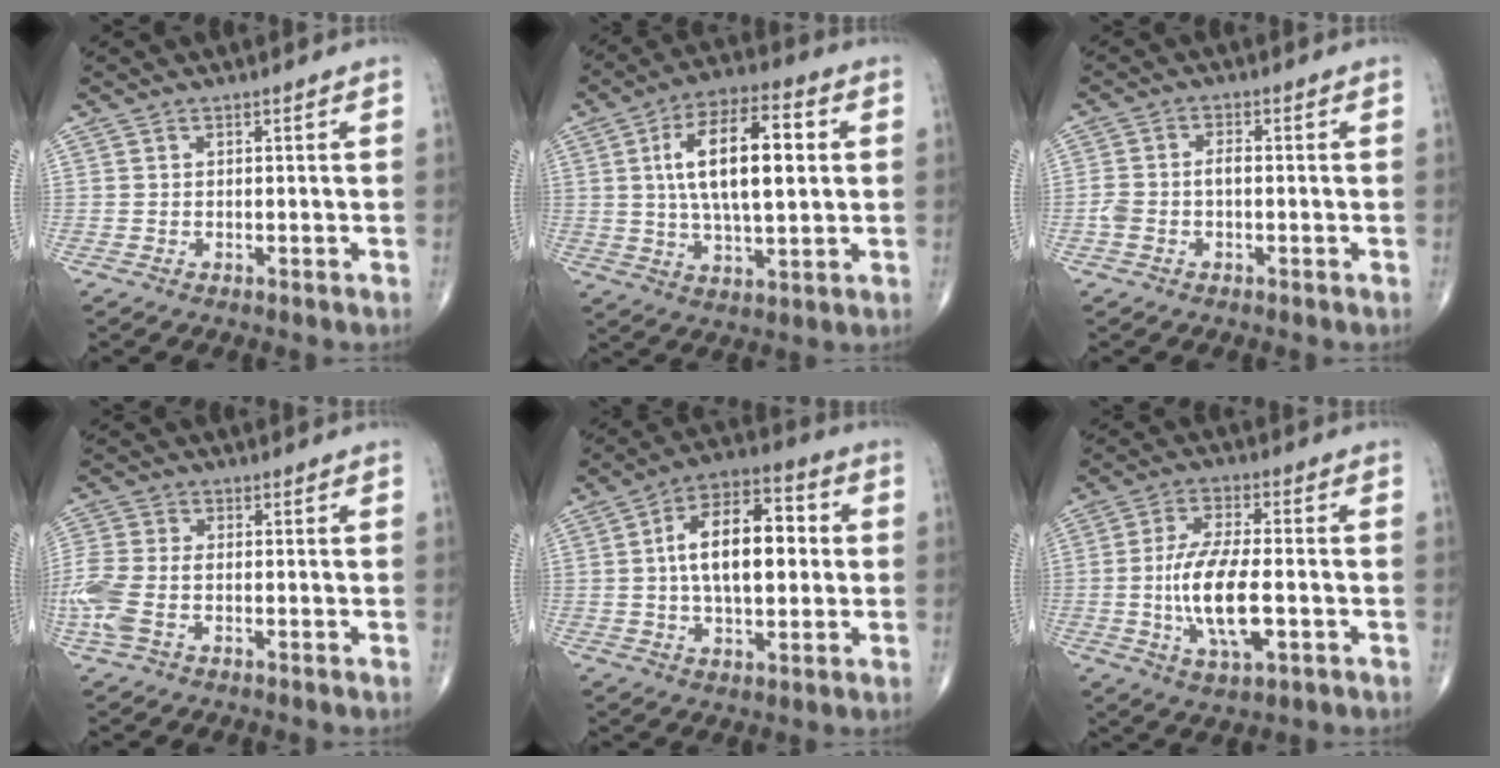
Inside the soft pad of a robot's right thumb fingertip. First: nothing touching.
{"total": 16.7, "force": [2.9, 7.0, 14.8], "torque": [-0.243, 0.006, 0.046]}
{"total": 3.6, "force": [-0.7, 2.0, 2.9], "torque": [-0.073, 0.016, -0.014]}
{"total": 8.5, "force": [-2.3, 5.0, 6.5], "torque": [-0.183, 0.008, -0.048]}
{"total": 15.9, "force": [1.4, 8.2, 13.5], "torque": [-0.205, 0.022, 0.016]}
{"total": 12.8, "force": [-2.3, 5.0, 11.5], "torque": [-0.222, 0.005, -0.039]}